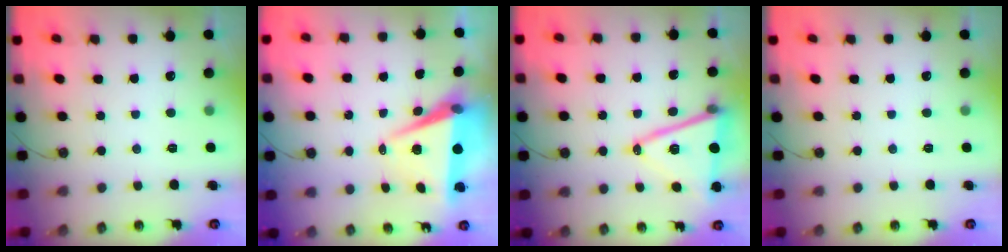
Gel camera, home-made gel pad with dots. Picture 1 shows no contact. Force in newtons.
{"total": 8.1, "press": 6.9, "slide": 4.2}
{"total": 15.4, "press": 14.9, "slide": 3.9}
{"total": 0.0}